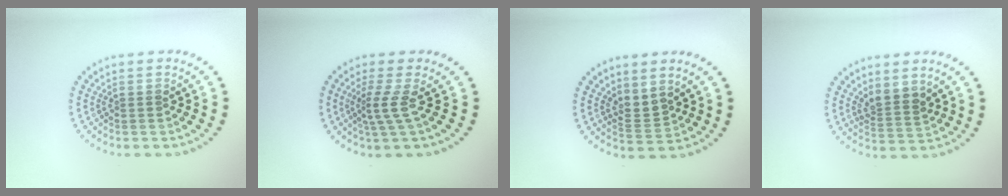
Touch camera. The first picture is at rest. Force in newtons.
{"total": 2.2, "press": 1.5, "slide": 1.7}
{"total": 2.0, "press": 1.4, "slide": 1.4}
{"total": 2.3, "press": 1.8, "slide": 1.5}